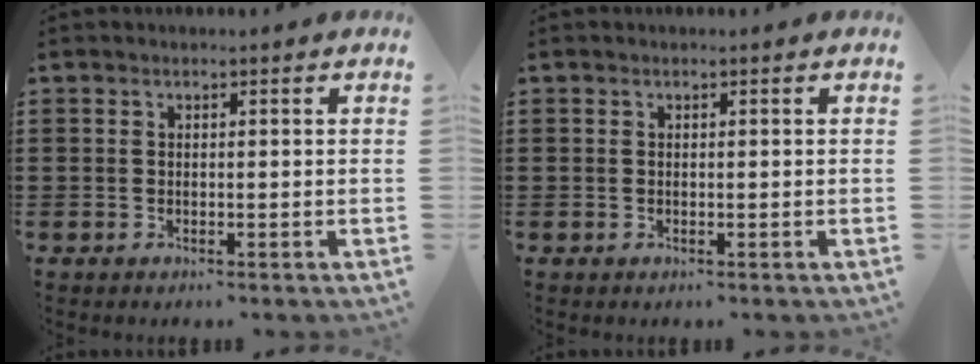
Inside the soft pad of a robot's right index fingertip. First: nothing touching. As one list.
[{"total": 0.0}]